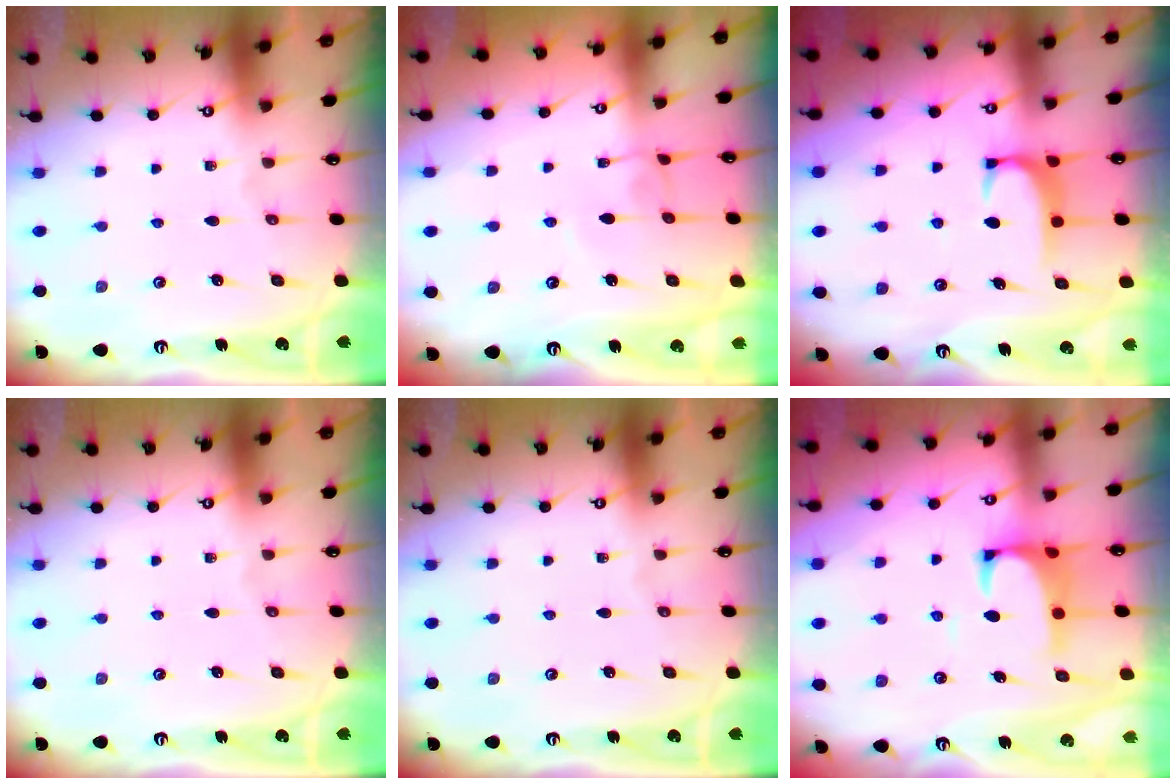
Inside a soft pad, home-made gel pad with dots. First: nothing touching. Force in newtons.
{"total": 1.1, "press": 1.0, "slide": 0.3}
{"total": 1.8, "press": 1.8, "slide": 0.5}
{"total": 0.0}
{"total": 0.0}
{"total": 2.1, "press": 1.9, "slide": 0.9}